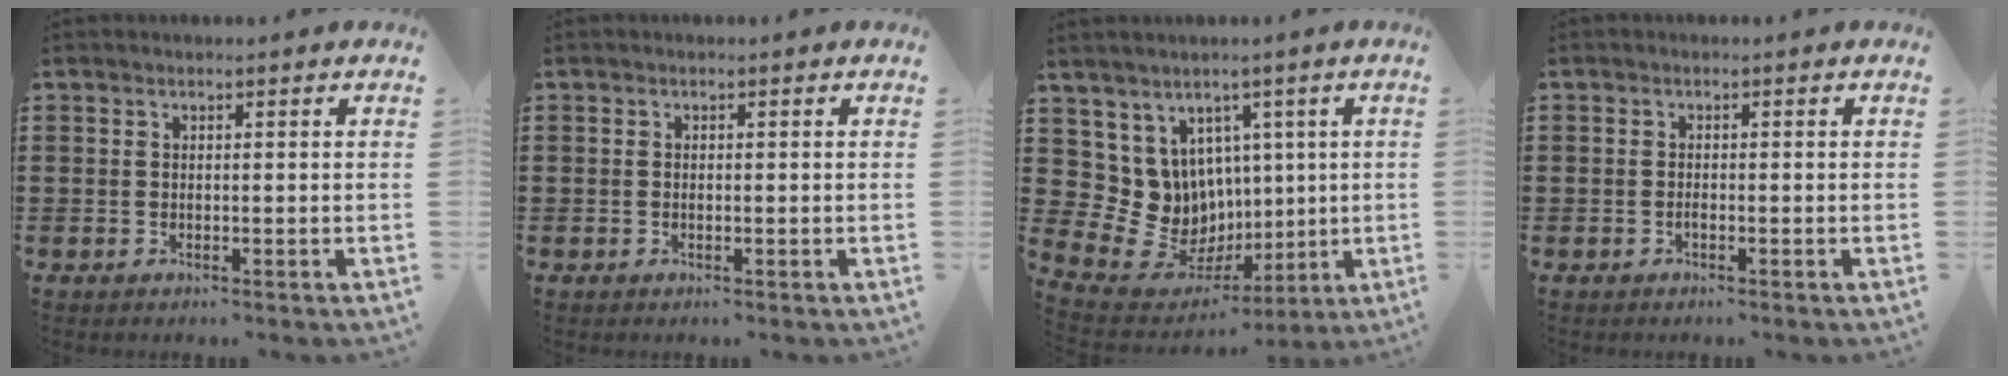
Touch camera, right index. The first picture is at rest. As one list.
[{"total": 0.0}, {"total": 9.9, "force": [1.0, 9.6, 2.2], "torque": [-0.117, -0.031, 0.031]}, {"total": 0.7, "force": [-0.5, 0.4, 0.4], "torque": [-0.009, -0.003, -0.008]}]